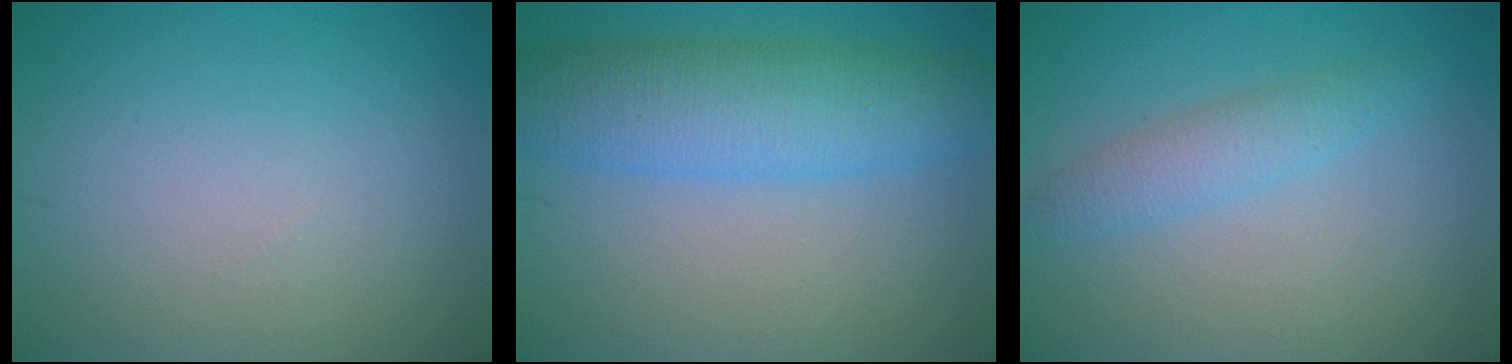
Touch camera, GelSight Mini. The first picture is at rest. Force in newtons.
{"total": 7.2, "press": 7.2, "slide": 0.2}
{"total": 2.5, "press": 2.5, "slide": 0.1}